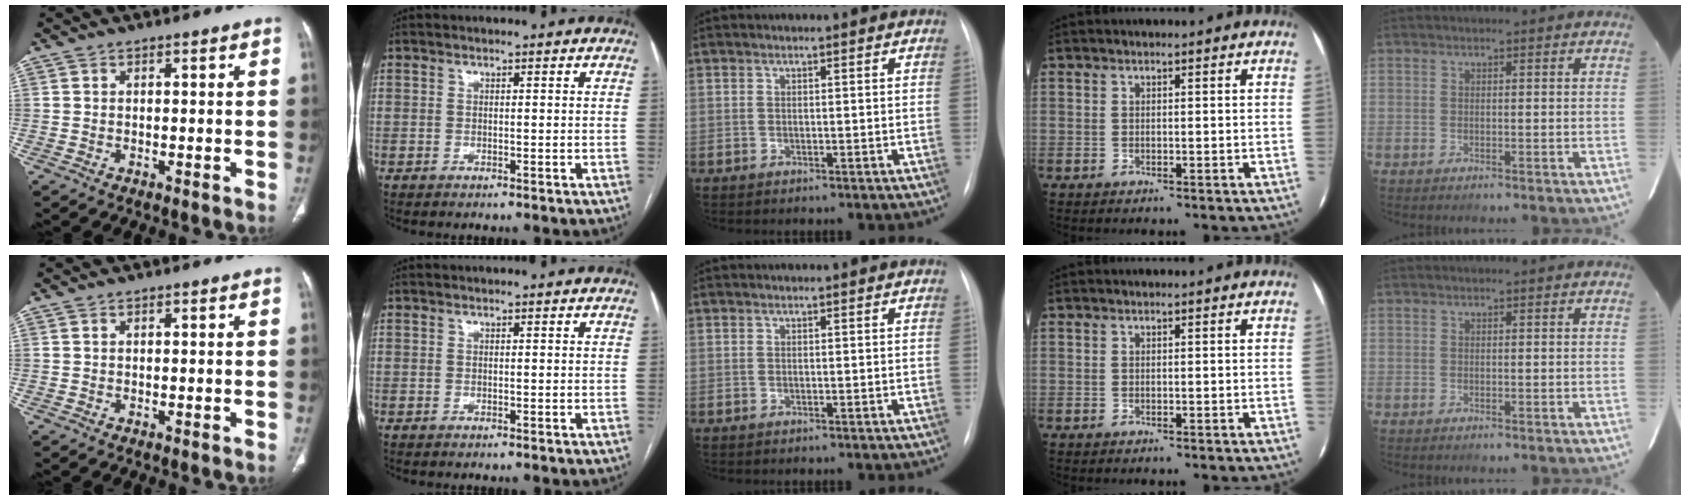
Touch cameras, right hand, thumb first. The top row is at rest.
{}